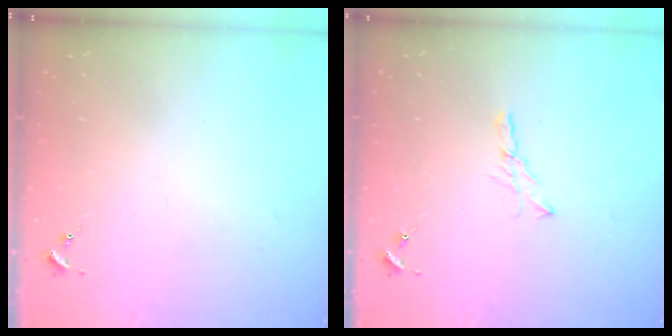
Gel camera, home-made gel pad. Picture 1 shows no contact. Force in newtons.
{"total": 5.1, "press": 5.1, "slide": 0.1}